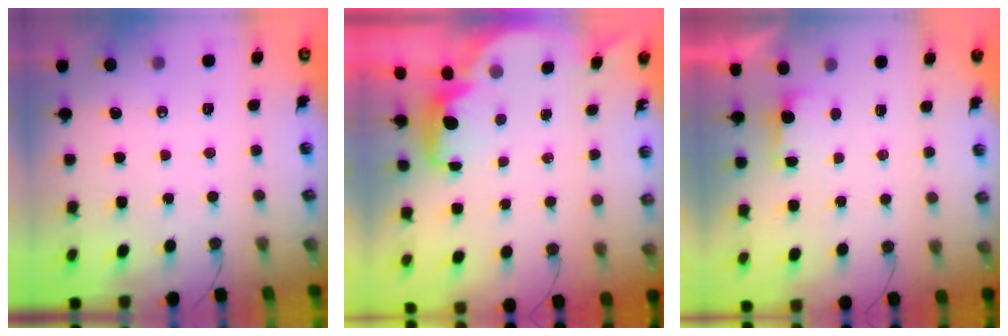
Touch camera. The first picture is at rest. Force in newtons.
{"total": 2.2, "press": 2.2, "slide": 0.6}
{"total": 2.3, "press": 2.1, "slide": 1.0}